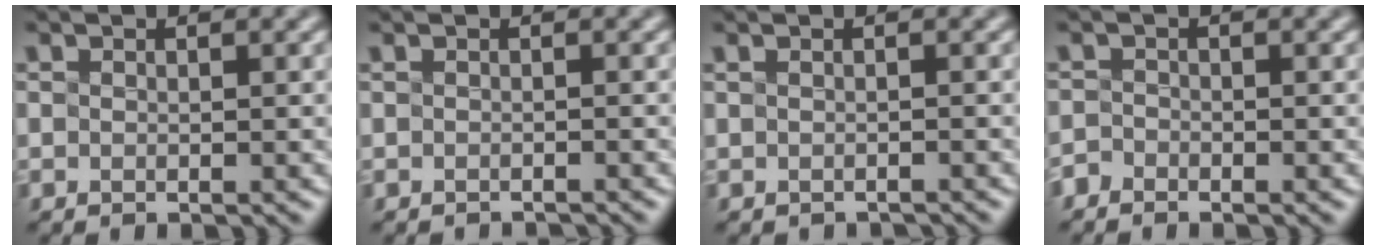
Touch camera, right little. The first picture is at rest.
{"total": 1.5, "force": [-1.4, 0.0, 0.4], "torque": [0.002, -0.013, -0.022]}
{"total": 0.8, "force": [-0.7, 0.1, 0.4], "torque": [-0.004, -0.013, -0.014]}
{"total": 1.4, "force": [-1.3, -0.3, -0.6], "torque": [0.007, -0.001, -0.018]}